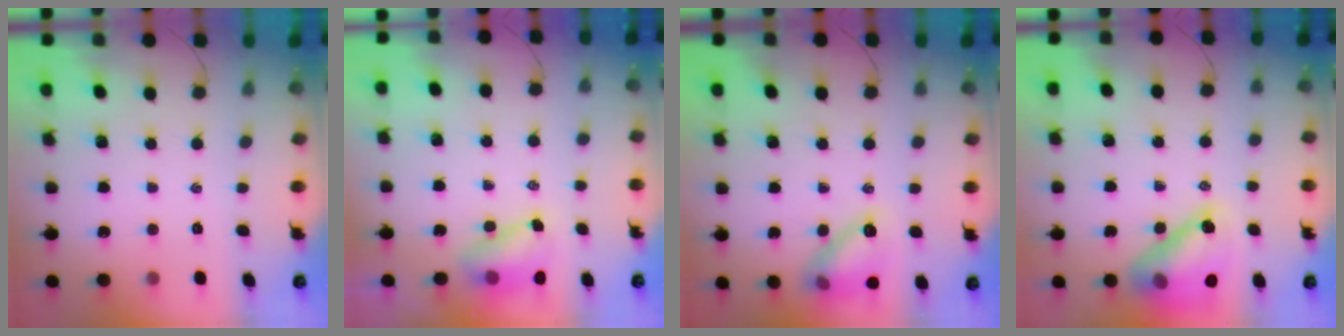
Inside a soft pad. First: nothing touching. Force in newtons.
{"total": 6.0, "press": 5.9, "slide": 0.7}
{"total": 11.9, "press": 11.9, "slide": 0.3}
{"total": 15.8, "press": 15.2, "slide": 4.3}